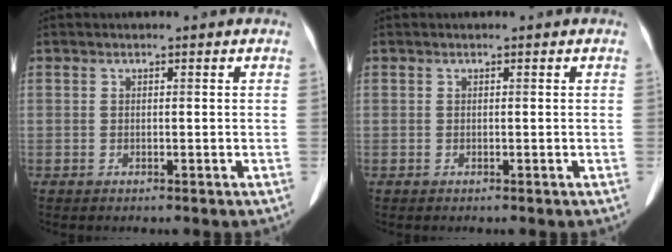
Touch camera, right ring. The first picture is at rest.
{"total": 0.0}